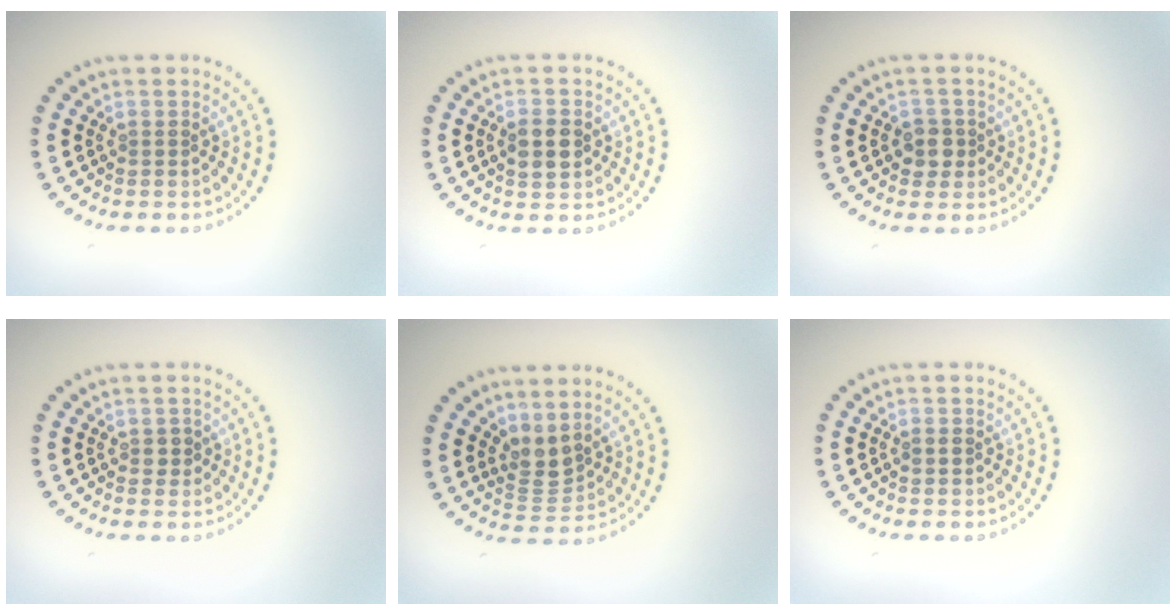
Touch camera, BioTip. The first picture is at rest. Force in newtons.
{"total": 2.9, "press": 2.9, "slide": 0.1}
{"total": 1.9, "press": 1.8, "slide": 0.7}
{"total": 1.0, "press": 1.0, "slide": 0.2}
{"total": 2.6, "press": 2.0, "slide": 1.6}
{"total": 0.9, "press": 0.9, "slide": 0.0}